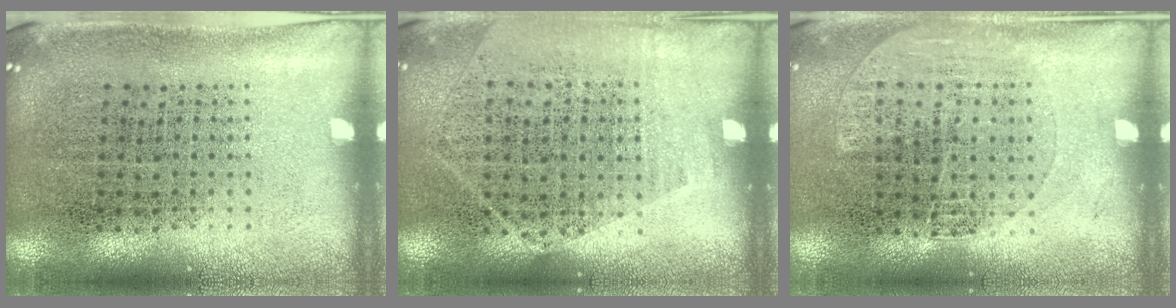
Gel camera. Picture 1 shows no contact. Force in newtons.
{"total": 1.3, "press": 1.0, "slide": 0.7}
{"total": 1.1, "press": 0.9, "slide": 0.6}